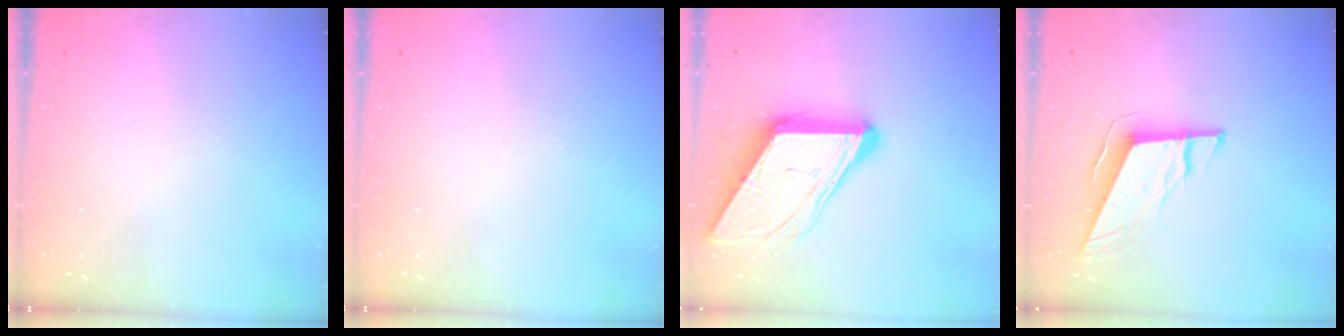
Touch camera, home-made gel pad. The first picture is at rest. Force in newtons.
{"total": 0.0}
{"total": 11.5, "press": 11.4, "slide": 1.1}
{"total": 9.9, "press": 9.7, "slide": 2.0}